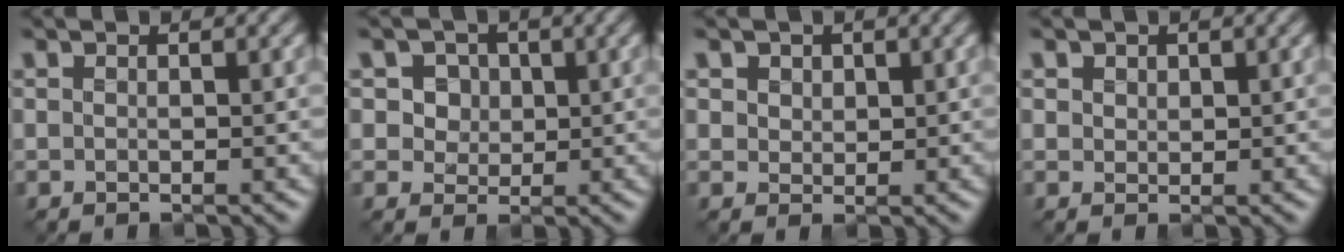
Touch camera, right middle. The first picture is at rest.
{"total": 5.1, "force": [2.0, 4.0, 2.5], "torque": [-0.048, 0.001, 0.022]}
{"total": 2.8, "force": [1.4, 2.1, 1.2], "torque": [-0.045, -0.002, 0.030]}
{"total": 1.7, "force": [0.9, 1.3, 0.6], "torque": [-0.021, -0.004, 0.018]}